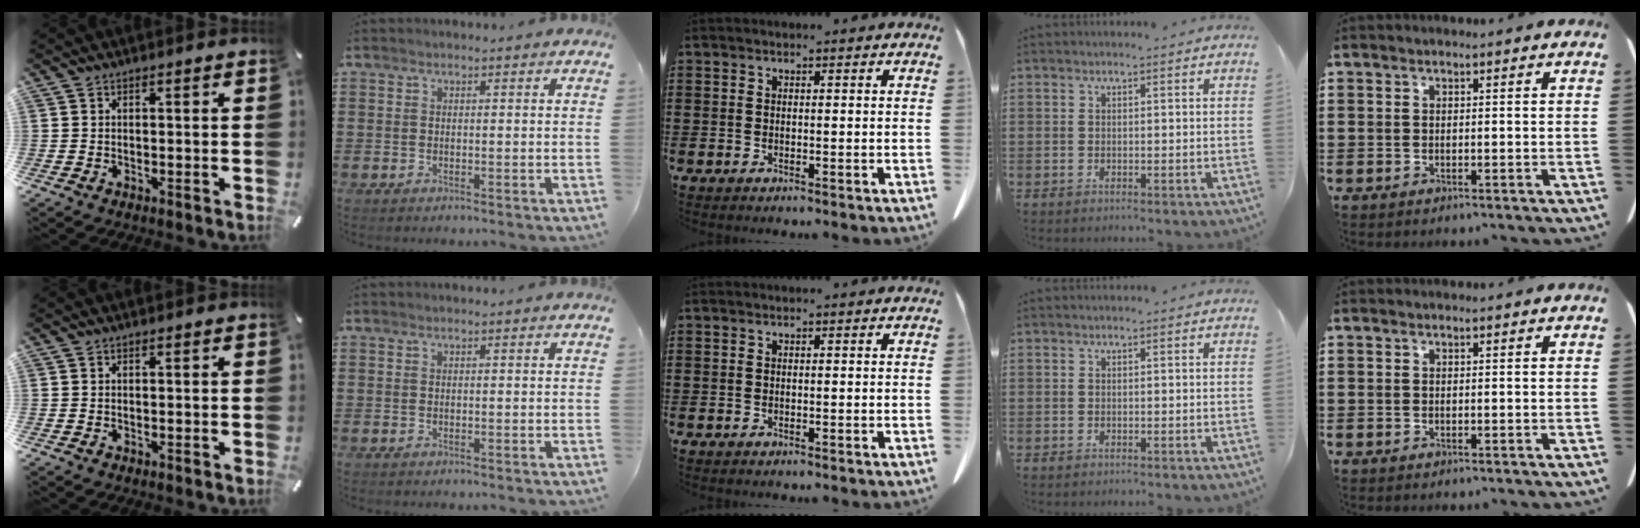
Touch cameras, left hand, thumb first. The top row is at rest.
{}